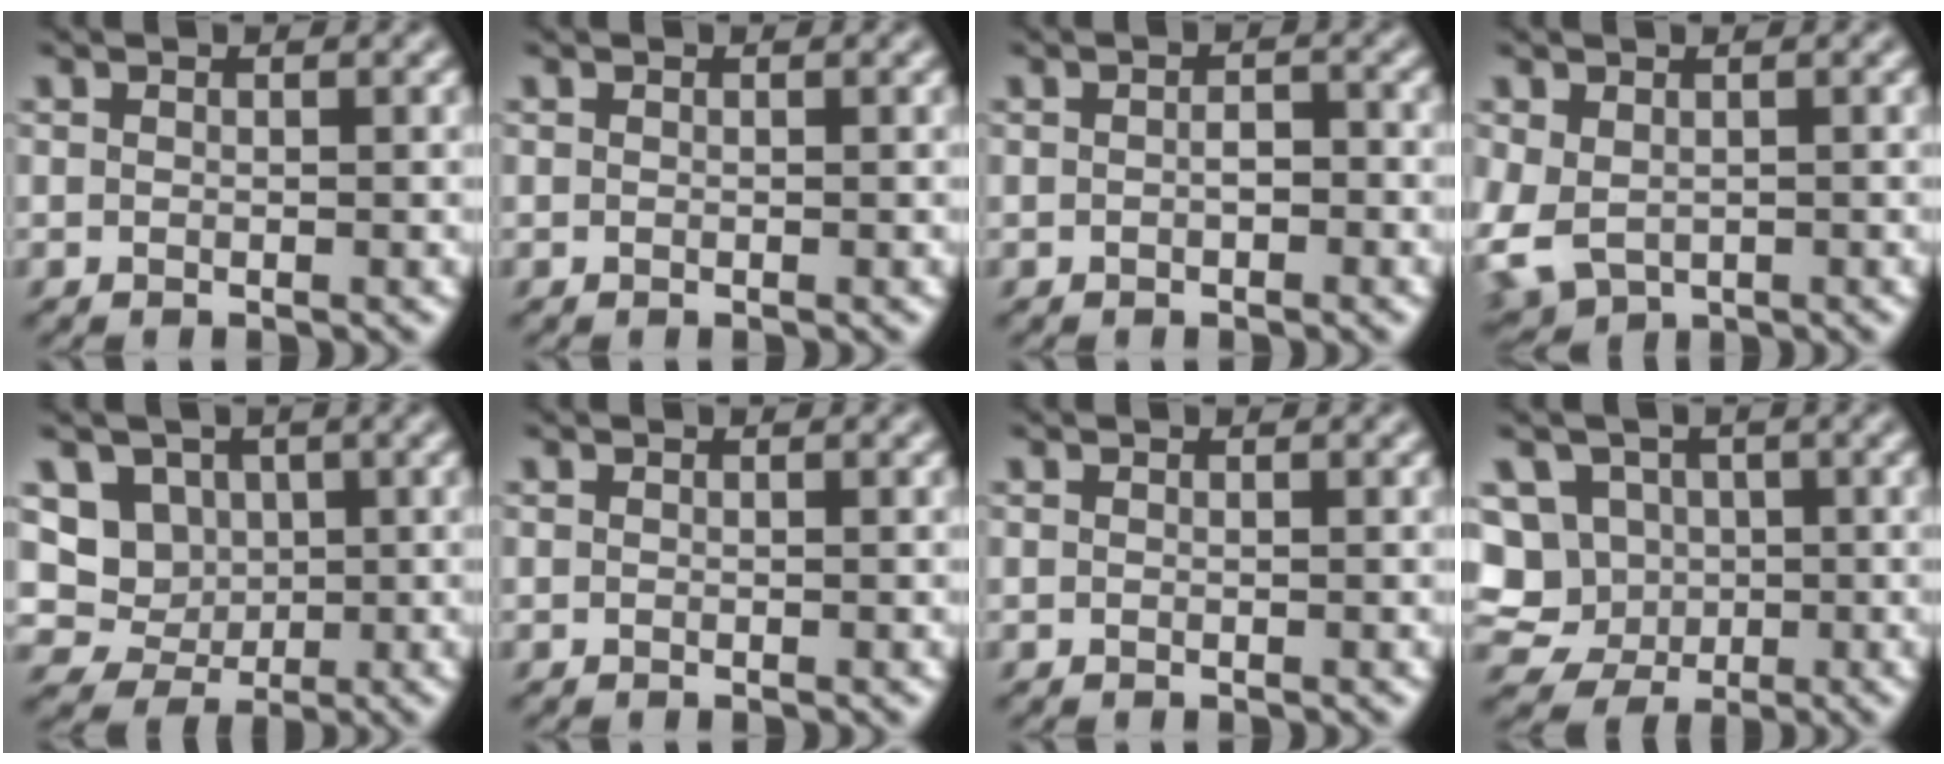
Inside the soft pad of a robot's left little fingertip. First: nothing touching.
{"total": 0.0}
{"total": 1.5, "force": [-0.4, 0.8, 1.2], "torque": [-0.022, 0.001, -0.009]}
{"total": 4.7, "force": [-0.8, 3.4, 3.1], "torque": [-0.086, -0.012, -0.010]}
{"total": 3.5, "force": [0.5, 3.2, 1.1], "torque": [-0.018, -0.006, 0.001]}
{"total": 0.0}
{"total": 0.0}
{"total": 11.6, "force": [-0.4, 10.7, 4.4], "torque": [-0.094, 0.016, -0.034]}